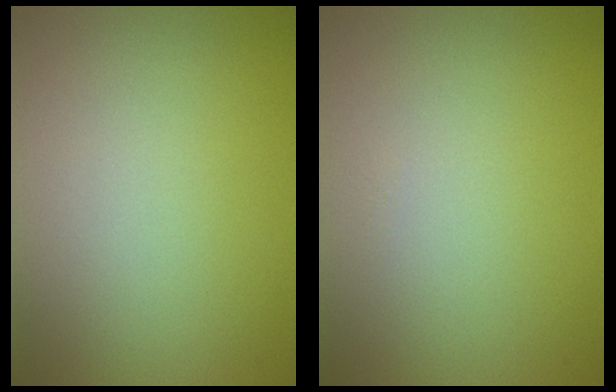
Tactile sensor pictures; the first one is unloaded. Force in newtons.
{"total": 0.0}